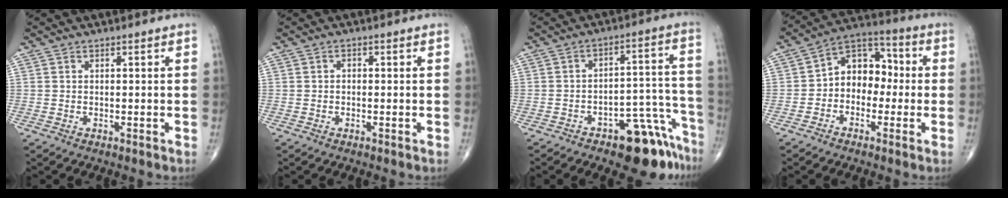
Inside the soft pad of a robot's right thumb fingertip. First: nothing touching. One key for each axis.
{"total": 0.8, "fx": -0.1, "fy": 0.6, "fz": 0.5, "tx": -0.002, "ty": 0.004, "tz": -0.006}
{"total": 13.1, "fx": -9.0, "fy": 5.6, "fz": 7.7, "tx": -0.046, "ty": 0.094, "tz": -0.124}
{"total": 10.1, "fx": -1.0, "fy": 7.6, "fz": 6.6, "tx": -0.063, "ty": 0.046, "tz": -0.035}